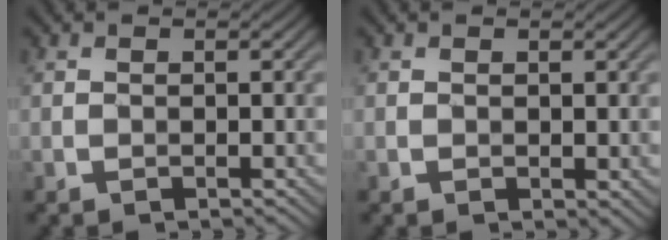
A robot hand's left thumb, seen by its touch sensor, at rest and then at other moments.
{"total": 0.7, "force": [0.2, 0.4, 0.5], "torque": [-0.003, -0.001, 0.004]}